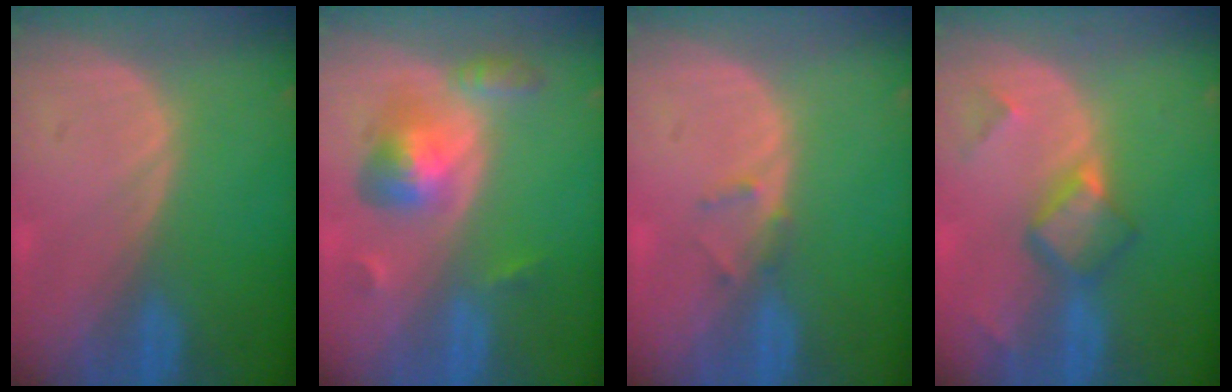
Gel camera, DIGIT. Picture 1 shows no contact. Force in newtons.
{"total": 6.3, "press": 5.7, "slide": 2.6}
{"total": 1.3, "press": 1.1, "slide": 0.8}
{"total": 5.7, "press": 5.0, "slide": 2.8}